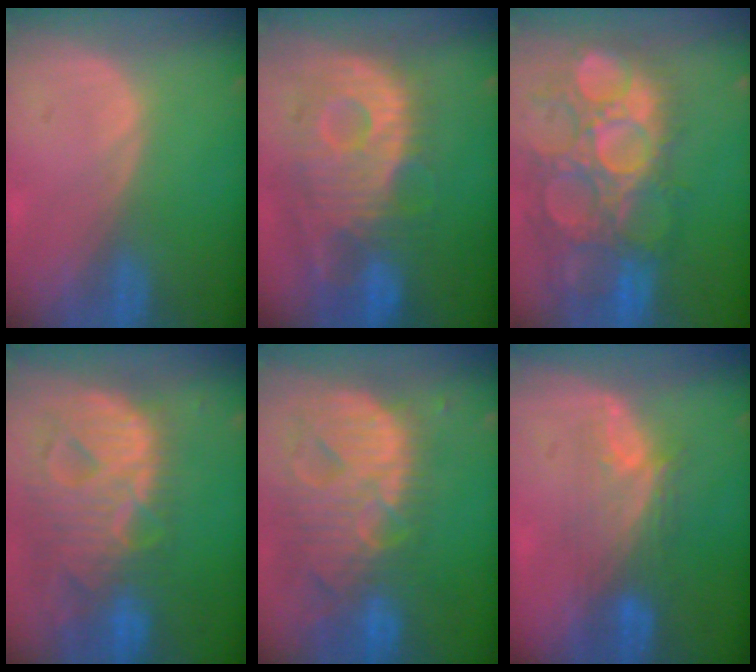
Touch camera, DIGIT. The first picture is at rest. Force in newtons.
{"total": 11.8, "press": 10.6, "slide": 5.1}
{"total": 14.2, "press": 12.7, "slide": 6.4}
{"total": 13.4, "press": 11.4, "slide": 7.0}
{"total": 13.7, "press": 11.7, "slide": 7.2}
{"total": 5.4, "press": 5.3, "slide": 1.5}